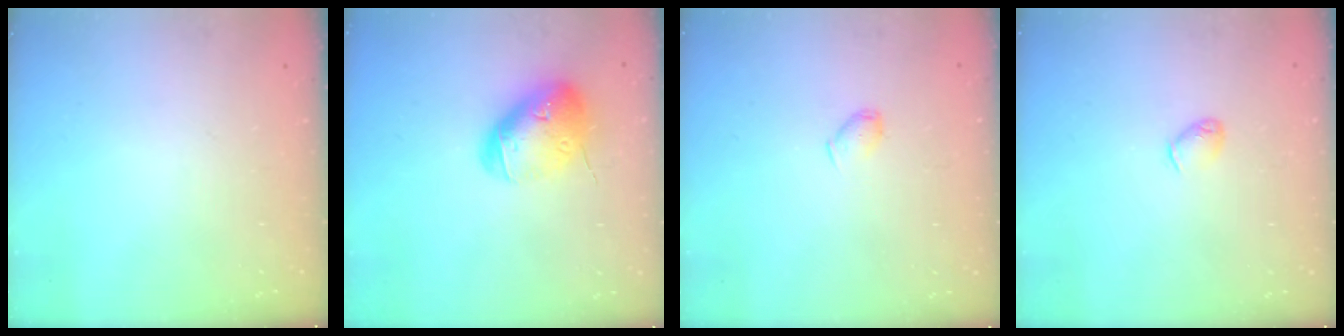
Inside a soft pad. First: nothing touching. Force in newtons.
{"total": 17.1, "press": 16.9, "slide": 2.6}
{"total": 4.7, "press": 4.6, "slide": 0.8}
{"total": 3.3, "press": 3.2, "slide": 0.6}